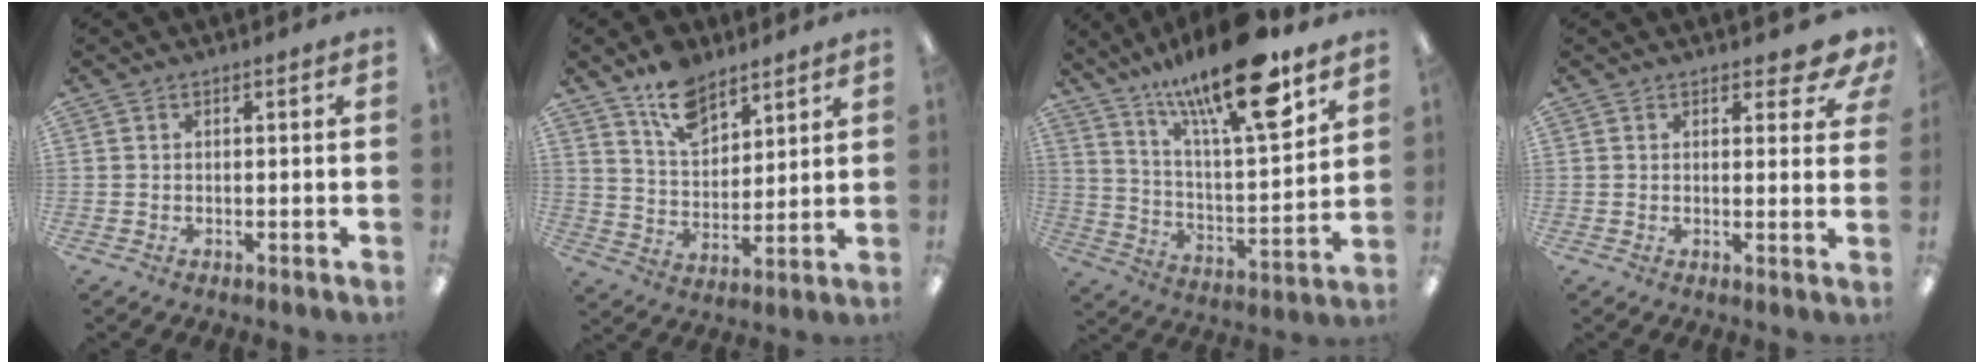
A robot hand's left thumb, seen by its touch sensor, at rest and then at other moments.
{"total": 11.4, "force": [8.5, 6.0, 4.6], "torque": [-0.077, -0.044, 0.156]}
{"total": 21.6, "force": [15.5, 5.3, 14.1], "torque": [-0.236, -0.094, 0.253]}
{"total": 4.4, "force": [3.1, 2.0, 2.3], "torque": [-0.018, -0.016, 0.052]}